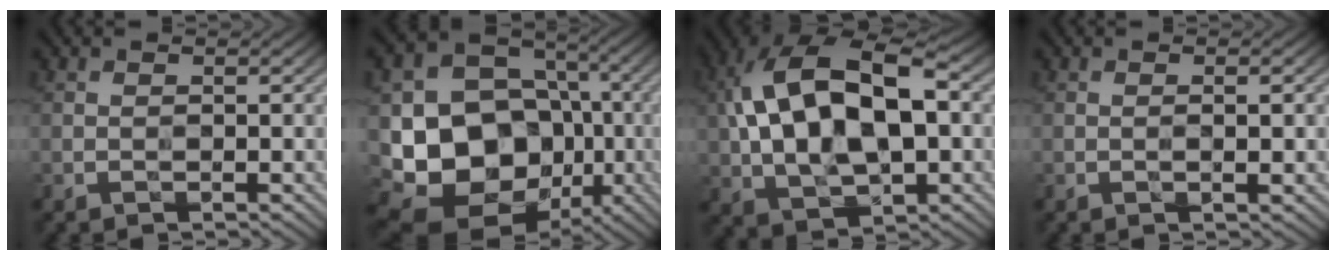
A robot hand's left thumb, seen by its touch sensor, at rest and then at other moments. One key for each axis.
{"total": 18.1, "fx": -3.7, "fy": 15.2, "fz": 9.2, "tx": -0.186, "ty": -0.049, "tz": -0.067}
{"total": 16.7, "fx": 2.2, "fy": 9.7, "fz": 13.4, "tx": -0.262, "ty": 0.009, "tz": 0.041}
{"total": 2.1, "fx": -0.1, "fy": 0.2, "fz": 2.1, "tx": -0.035, "ty": 0.001, "tz": -0.004}